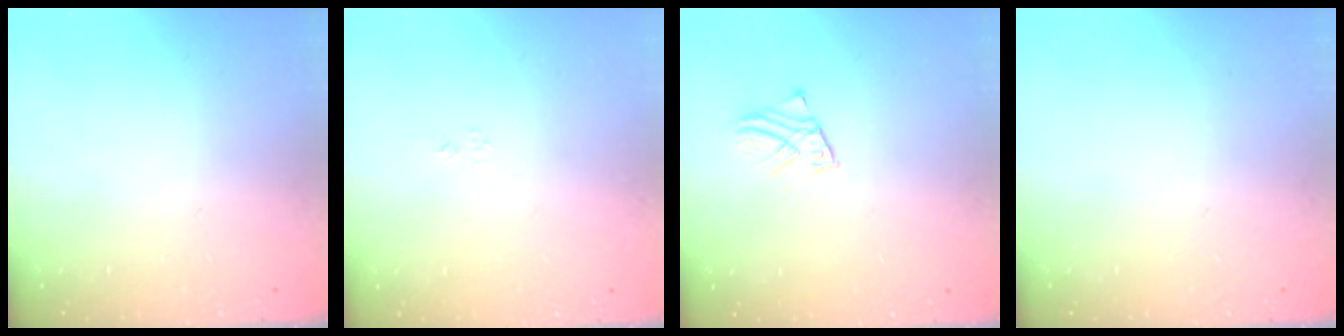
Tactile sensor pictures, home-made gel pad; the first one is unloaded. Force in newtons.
{"total": 3.2, "press": 3.1, "slide": 0.3}
{"total": 1.6, "press": 1.6, "slide": 0.2}
{"total": 0.0}